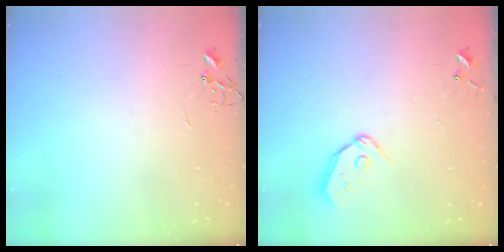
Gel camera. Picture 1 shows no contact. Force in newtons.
{"total": 7.6, "press": 7.5, "slide": 0.8}